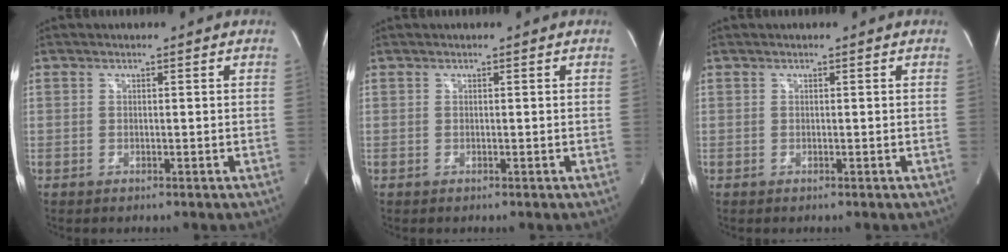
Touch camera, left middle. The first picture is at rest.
{"total": 0.0}
{"total": 0.0}